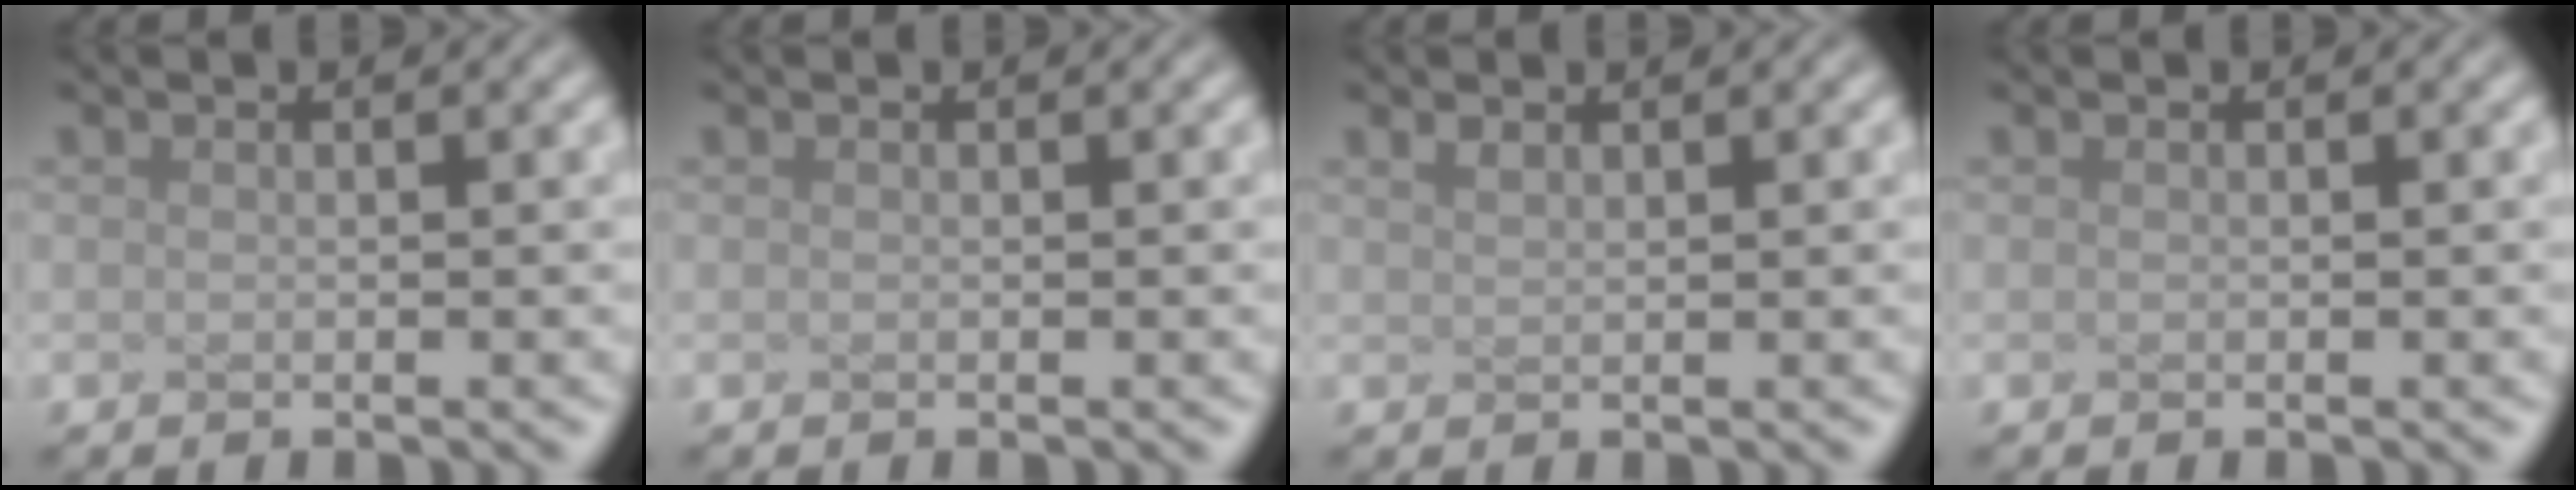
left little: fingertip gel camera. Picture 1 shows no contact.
{"total": 0.0}
{"total": 0.7, "force": [0.6, 0.2, 0.3], "torque": [-0.010, 0.002, 0.013]}
{"total": 0.0}